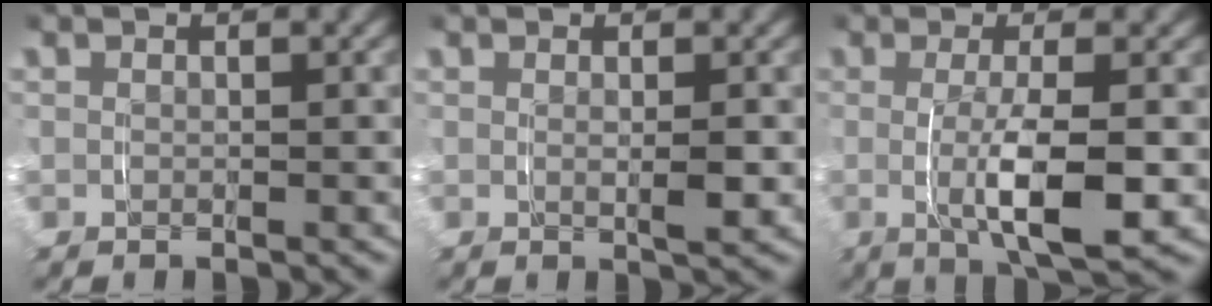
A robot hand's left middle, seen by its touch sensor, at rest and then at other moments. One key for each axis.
{"total": 1.4, "fx": 0.0, "fy": 0.1, "fz": 1.4, "tx": -0.020, "ty": -0.004, "tz": 0.001}
{"total": 5.6, "fx": -0.6, "fy": 1.0, "fz": 5.5, "tx": -0.090, "ty": -0.008, "tz": -0.007}